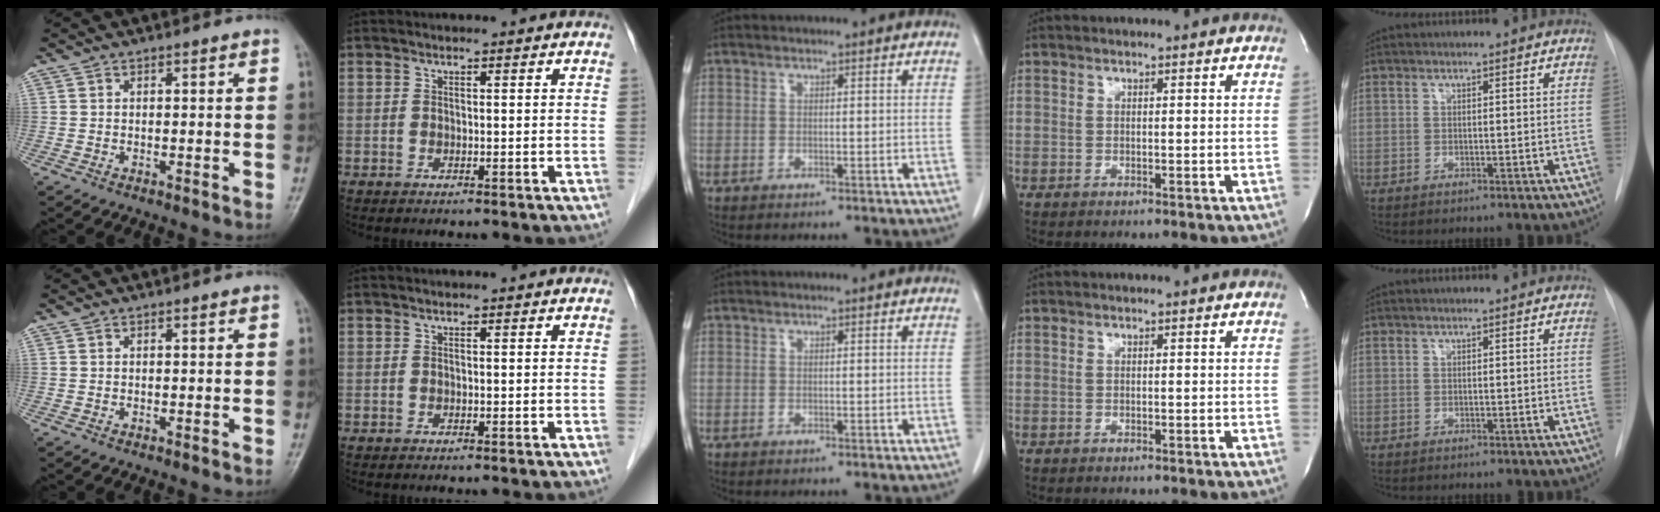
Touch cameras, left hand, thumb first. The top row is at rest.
{}